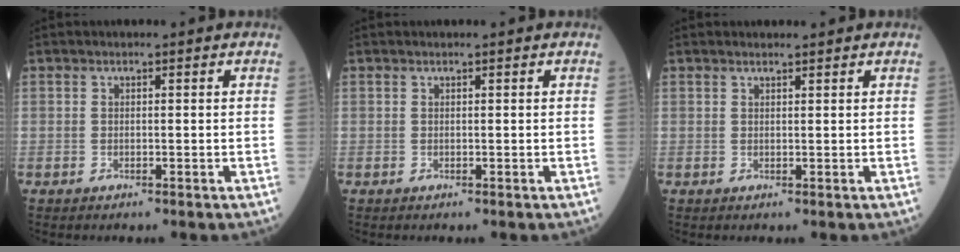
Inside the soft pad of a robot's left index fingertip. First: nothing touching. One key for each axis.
{"total": 0.0}
{"total": 1.1, "fx": 1.1, "fy": 0.1, "fz": 0.3, "tx": -0.009, "ty": 0.003, "tz": 0.019}